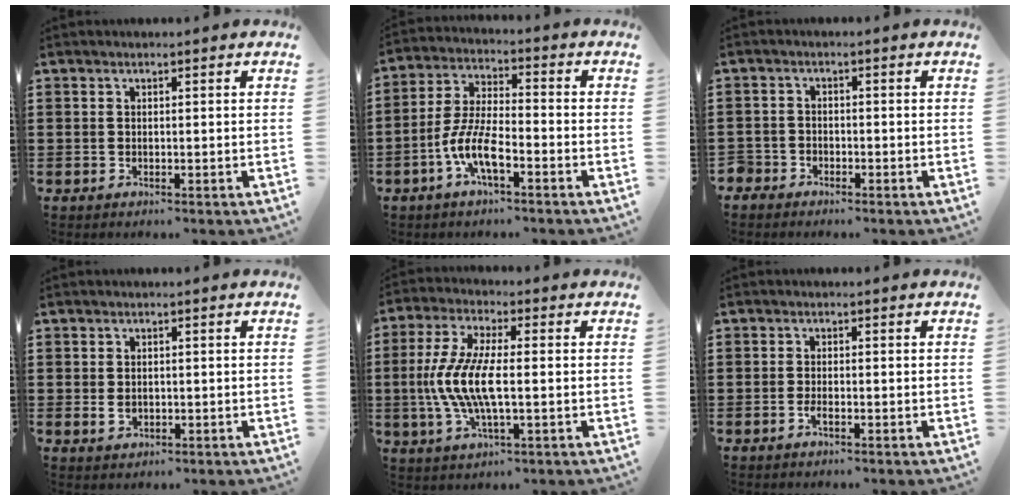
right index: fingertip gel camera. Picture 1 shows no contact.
{"total": 7.7, "force": [-3.8, 2.4, 6.3], "torque": [-0.151, -0.011, -0.076]}
{"total": 2.2, "force": [-1.9, 1.1, -0.1], "torque": [-0.012, -0.002, -0.046]}
{"total": 1.5, "force": [0.0, 1.1, 1.0], "torque": [-0.021, 0.004, -0.001]}
{"total": 9.0, "force": [-1.3, 2.6, 8.5], "torque": [-0.196, -0.017, -0.032]}
{"total": 1.3, "force": [-0.6, 0.3, 1.1], "torque": [-0.031, -0.008, -0.011]}